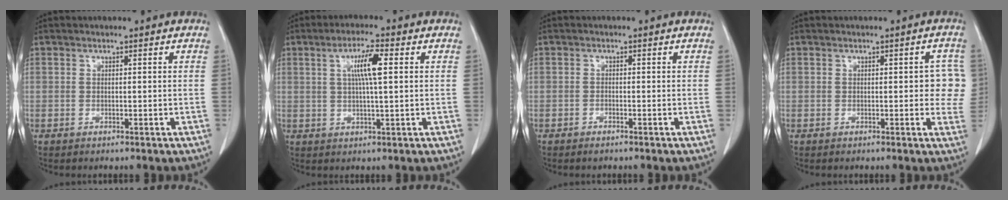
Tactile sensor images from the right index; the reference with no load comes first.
{"total": 5.8, "force": [1.5, 0.3, 5.6], "torque": [-0.102, 0.005, 0.026]}
{"total": 1.0, "force": [-0.9, 0.2, 0.5], "torque": [-0.015, -0.003, -0.010]}
{"total": 4.3, "force": [0.4, 2.0, 3.8], "torque": [-0.021, 0.013, 0.000]}